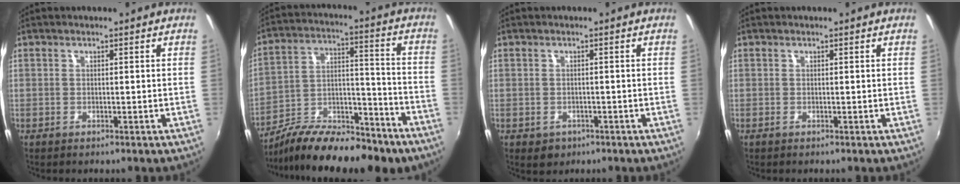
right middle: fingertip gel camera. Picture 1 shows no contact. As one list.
[{"total": 20.7, "force": [-15.4, 6.8, 11.9], "torque": [-0.207, -0.009, -0.243]}, {"total": 2.7, "force": [-1.1, 2.3, 1.0], "torque": [-0.023, -0.005, -0.011]}, {"total": 0.0}]